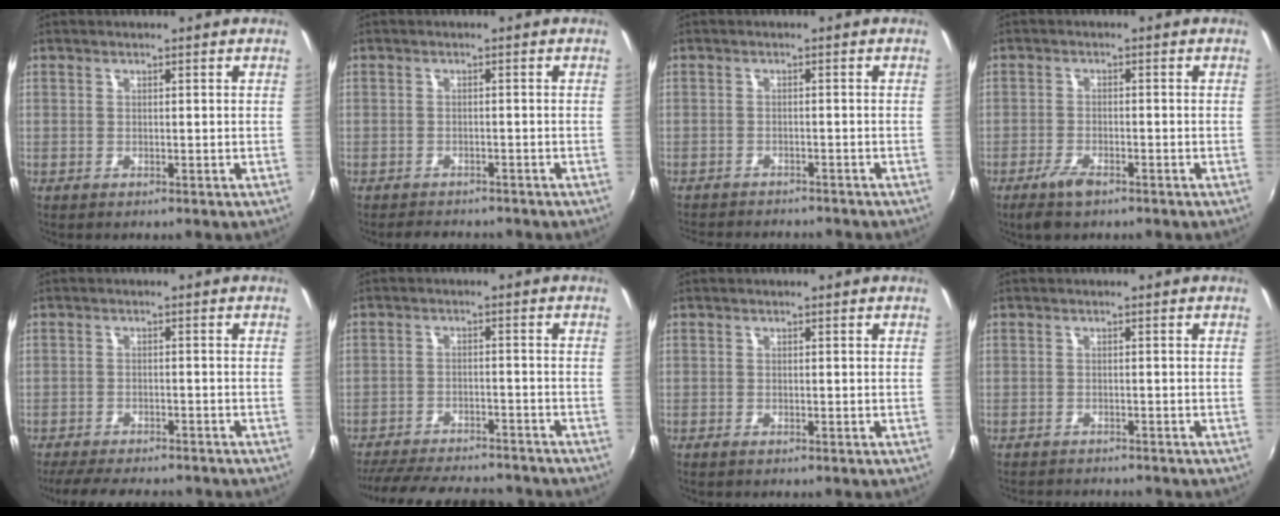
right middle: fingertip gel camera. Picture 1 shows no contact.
{"total": 4.6, "force": [-4.2, 1.4, 1.3], "torque": [-0.035, -0.005, -0.060]}
{"total": 8.4, "force": [-7.7, 1.7, 2.8], "torque": [-0.069, -0.015, -0.112]}
{"total": 4.2, "force": [-3.0, 1.4, 2.6], "torque": [-0.067, -0.008, -0.057]}
{"total": 11.0, "force": [-9.6, 2.6, 4.8], "torque": [-0.110, -0.018, -0.143]}
{"total": 18.9, "force": [-16.5, 5.0, 7.8], "torque": [-0.165, -0.010, -0.229]}
{"total": 0.8, "force": [-0.7, 0.2, 0.4], "torque": [-0.008, -0.004, -0.014]}
{"total": 4.7, "force": [-4.4, 0.6, 1.3], "torque": [-0.037, -0.011, -0.066]}